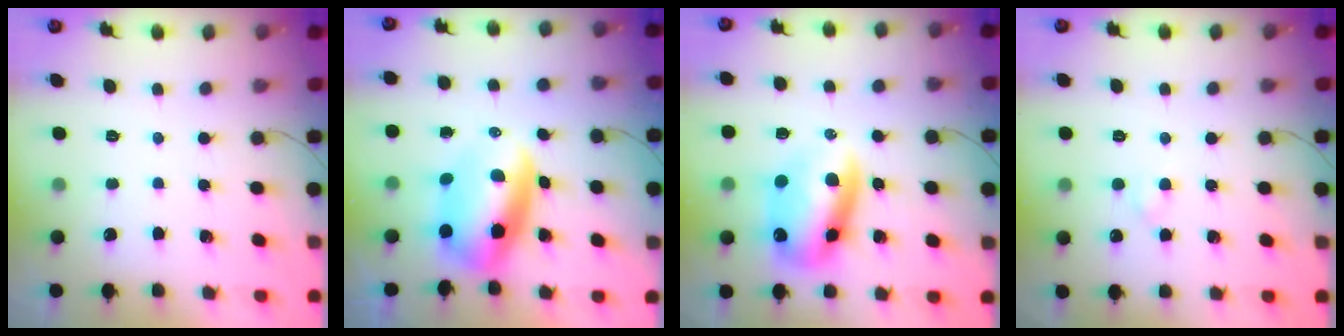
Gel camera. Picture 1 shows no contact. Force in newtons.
{"total": 9.4, "press": 9.1, "slide": 2.3}
{"total": 12.3, "press": 11.9, "slide": 3.1}
{"total": 2.3, "press": 2.1, "slide": 1.0}